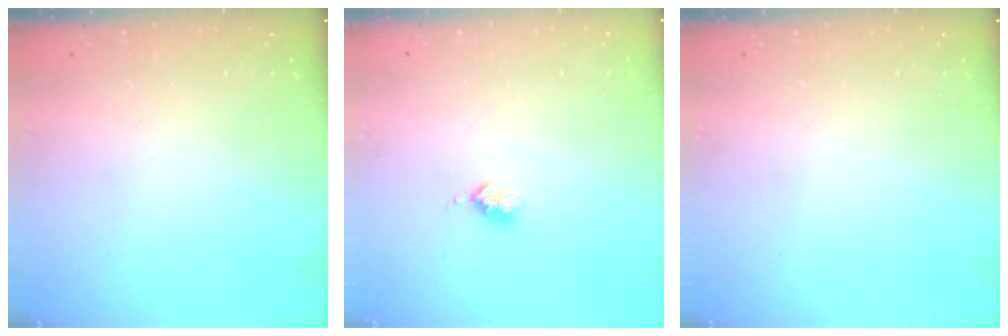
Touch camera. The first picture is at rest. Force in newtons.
{"total": 2.5, "press": 2.5, "slide": 0.3}
{"total": 0.0}